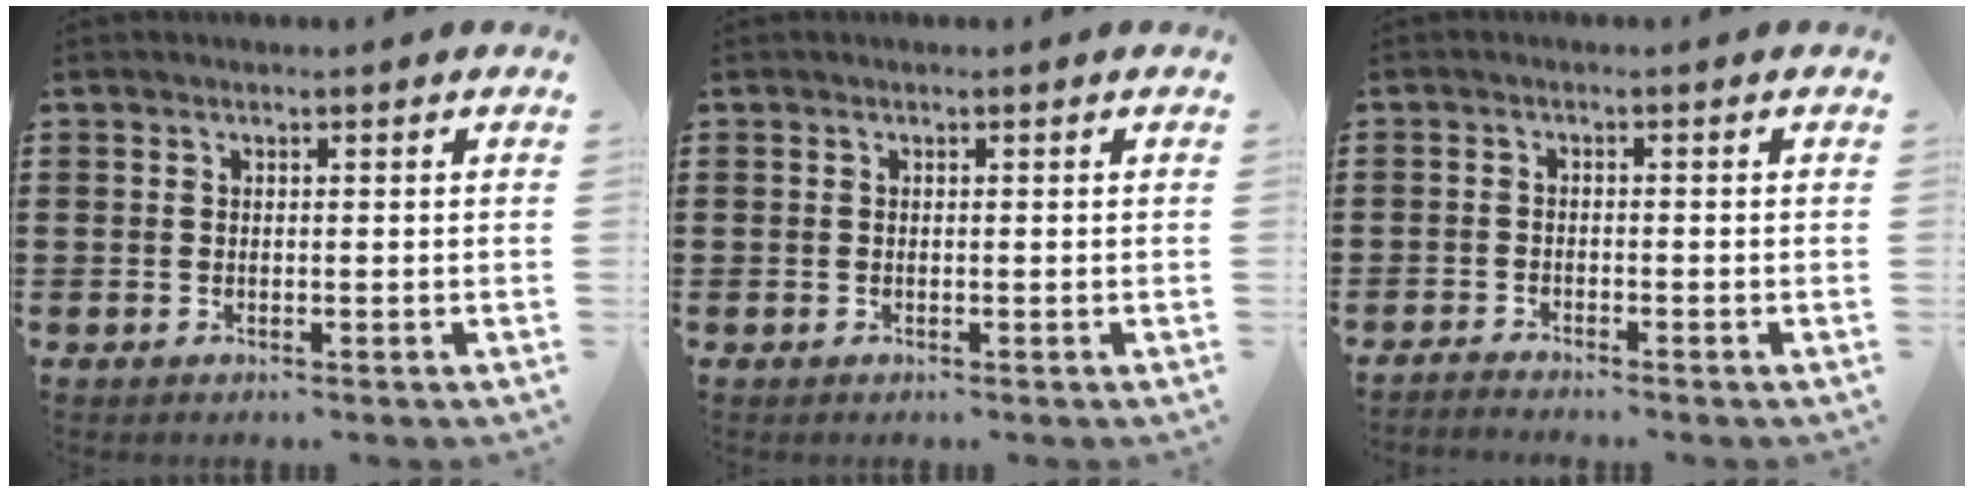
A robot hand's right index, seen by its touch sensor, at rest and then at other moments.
{"total": 0.0}
{"total": 2.3, "force": [-2.3, 0.1, 0.2], "torque": [-0.009, 0.004, -0.048]}